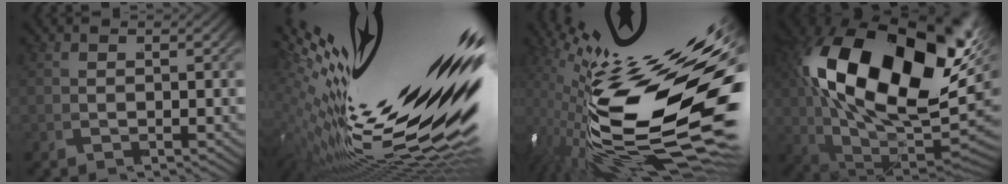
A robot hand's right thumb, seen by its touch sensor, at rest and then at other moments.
{"total": 19.0, "force": [-2.1, 9.9, 16.1], "torque": [-0.249, -0.030, -0.009]}
{"total": 21.3, "force": [-2.1, 10.7, 18.4], "torque": [-0.326, -0.060, 0.007]}
{"total": 26.7, "force": [1.9, 15.9, 21.4], "torque": [-0.423, -0.064, 0.064]}